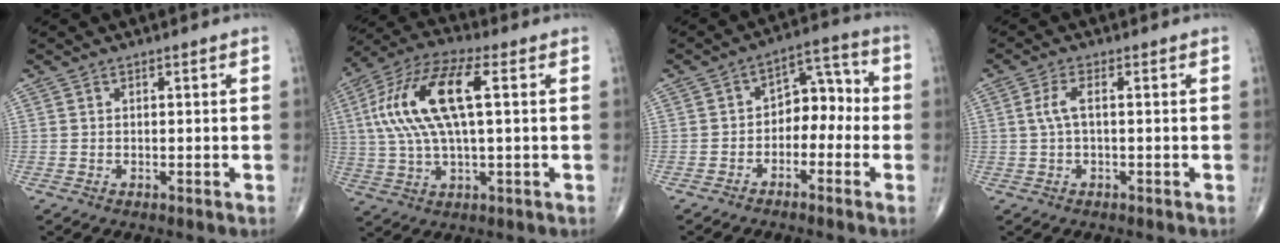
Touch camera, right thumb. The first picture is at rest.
{"total": 16.8, "force": [3.2, 6.0, 15.4], "torque": [-0.327, 0.027, 0.055]}
{"total": 7.9, "force": [-1.9, 5.3, 5.5], "torque": [-0.044, 0.044, -0.045]}
{"total": 3.2, "force": [0.3, 1.0, 3.0], "torque": [-0.075, 0.010, 0.003]}